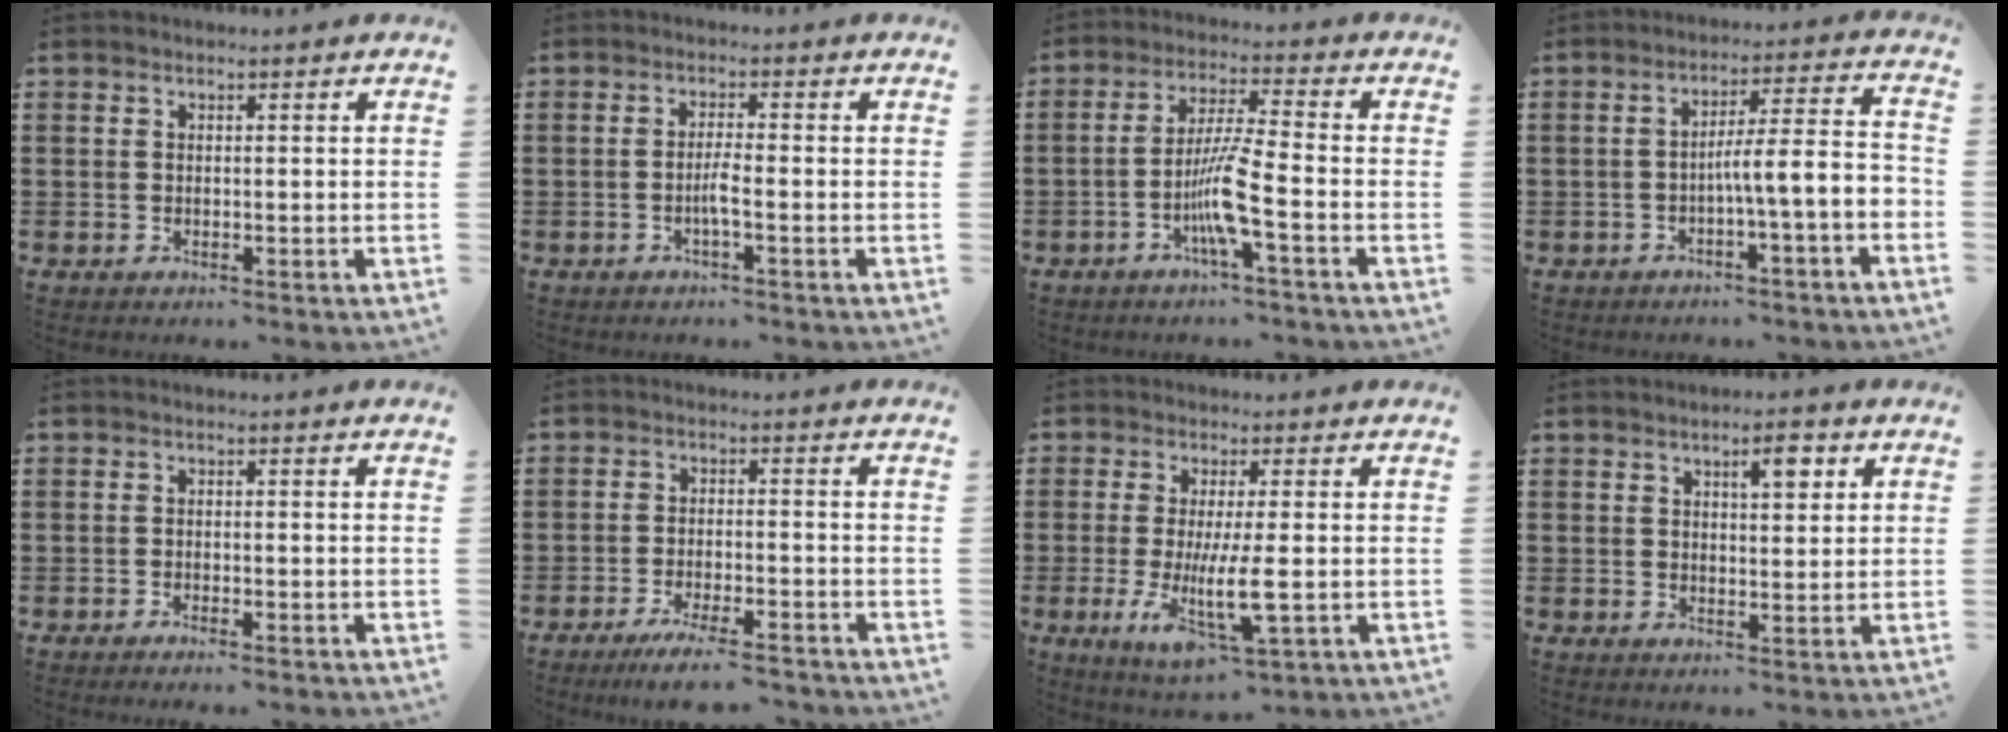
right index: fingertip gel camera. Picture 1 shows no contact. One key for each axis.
{"total": 2.5, "fx": -1.0, "fy": 0.0, "fz": 2.3, "tx": -0.050, "ty": -0.004, "tz": -0.021}
{"total": 7.3, "fx": -3.1, "fy": 0.0, "fz": 6.7, "tx": -0.141, "ty": -0.012, "tz": -0.065}
{"total": 6.2, "fx": -2.8, "fy": 0.3, "fz": 5.6, "tx": -0.101, "ty": -0.008, "tz": -0.059}
{"total": 1.2, "fx": -1.1, "fy": -0.1, "fz": 0.4, "tx": -0.007, "ty": 0.001, "tz": -0.022}
{"total": 4.8, "fx": -4.2, "fy": 0.0, "fz": 2.4, "tx": -0.053, "ty": -0.013, "tz": -0.081}
{"total": 8.8, "fx": -1.6, "fy": 2.0, "fz": 8.4, "tx": -0.172, "ty": -0.020, "tz": -0.029}
{"total": 3.8, "fx": 1.8, "fy": 1.3, "fz": 3.1, "tx": -0.042, "ty": 0.001, "tz": 0.023}